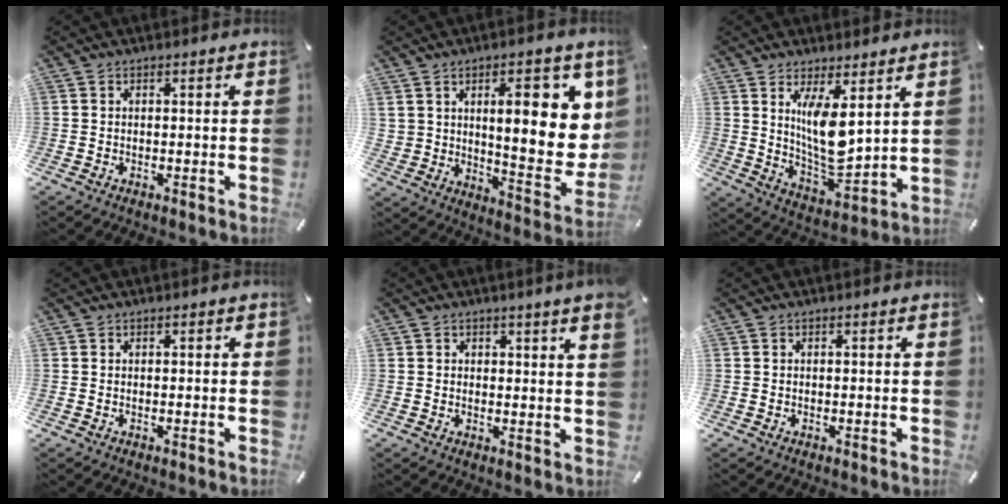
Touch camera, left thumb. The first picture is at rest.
{"total": 15.9, "force": [6.2, 7.4, 12.6], "torque": [-0.166, -0.028, 0.102]}
{"total": 11.5, "force": [4.9, 3.8, 9.7], "torque": [-0.193, -0.044, 0.083]}
{"total": 0.0}
{"total": 2.7, "force": [1.9, -0.1, 1.9], "torque": [-0.031, -0.005, 0.032]}
{"total": 0.0}